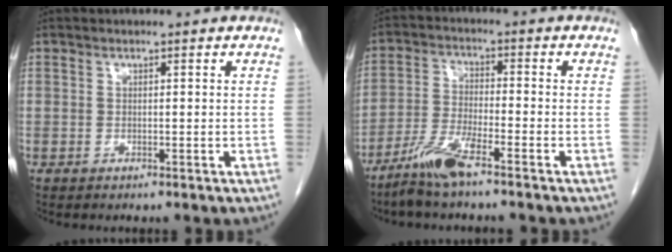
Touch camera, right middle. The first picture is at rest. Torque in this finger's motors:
{"motor_torque": [0.00, -0.55, 0.00, 0.03]}